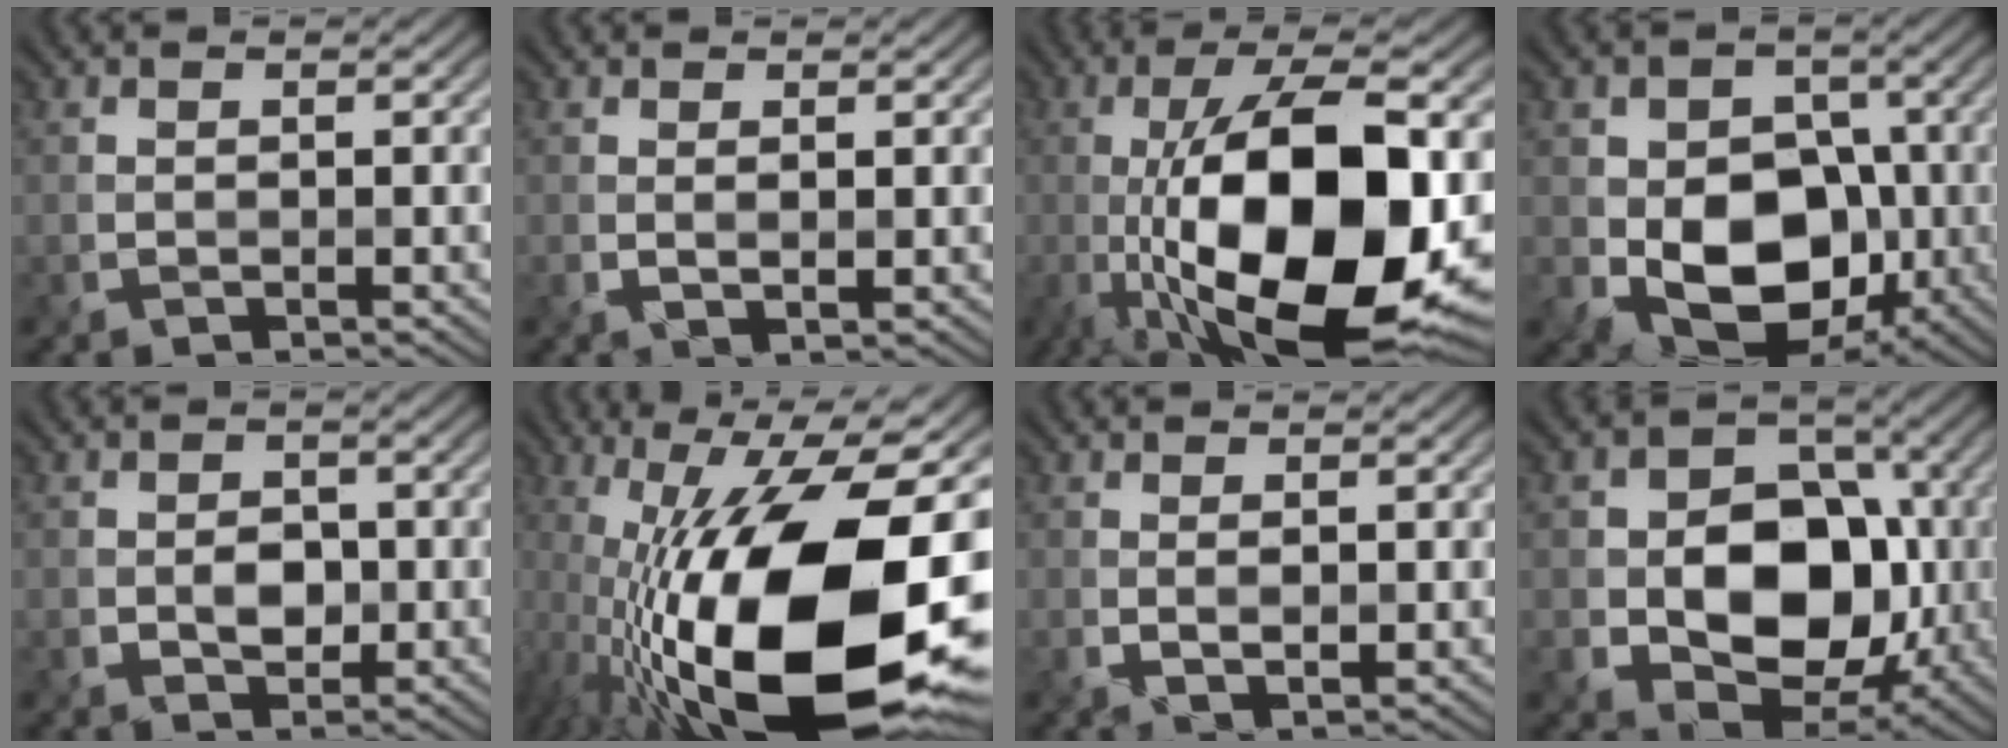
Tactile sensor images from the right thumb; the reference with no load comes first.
{"total": 1.0, "force": [0.5, 0.1, 0.9], "torque": [-0.018, 0.001, 0.007]}
{"total": 17.9, "force": [-3.5, 7.0, 16.1], "torque": [-0.277, 0.009, -0.061]}
{"total": 11.9, "force": [-1.7, 9.1, 7.4], "torque": [-0.101, -0.017, -0.039]}
{"total": 2.5, "force": [-0.3, 2.0, 1.4], "torque": [-0.025, -0.006, -0.007]}
{"total": 21.2, "force": [-5.9, 8.5, 18.5], "torque": [-0.326, -0.005, -0.101]}
{"total": 1.3, "force": [0.6, 0.3, 1.2], "torque": [-0.023, -0.002, 0.011]}
{"total": 12.2, "force": [-1.0, 9.3, 7.8], "torque": [-0.122, -0.002, -0.023]}